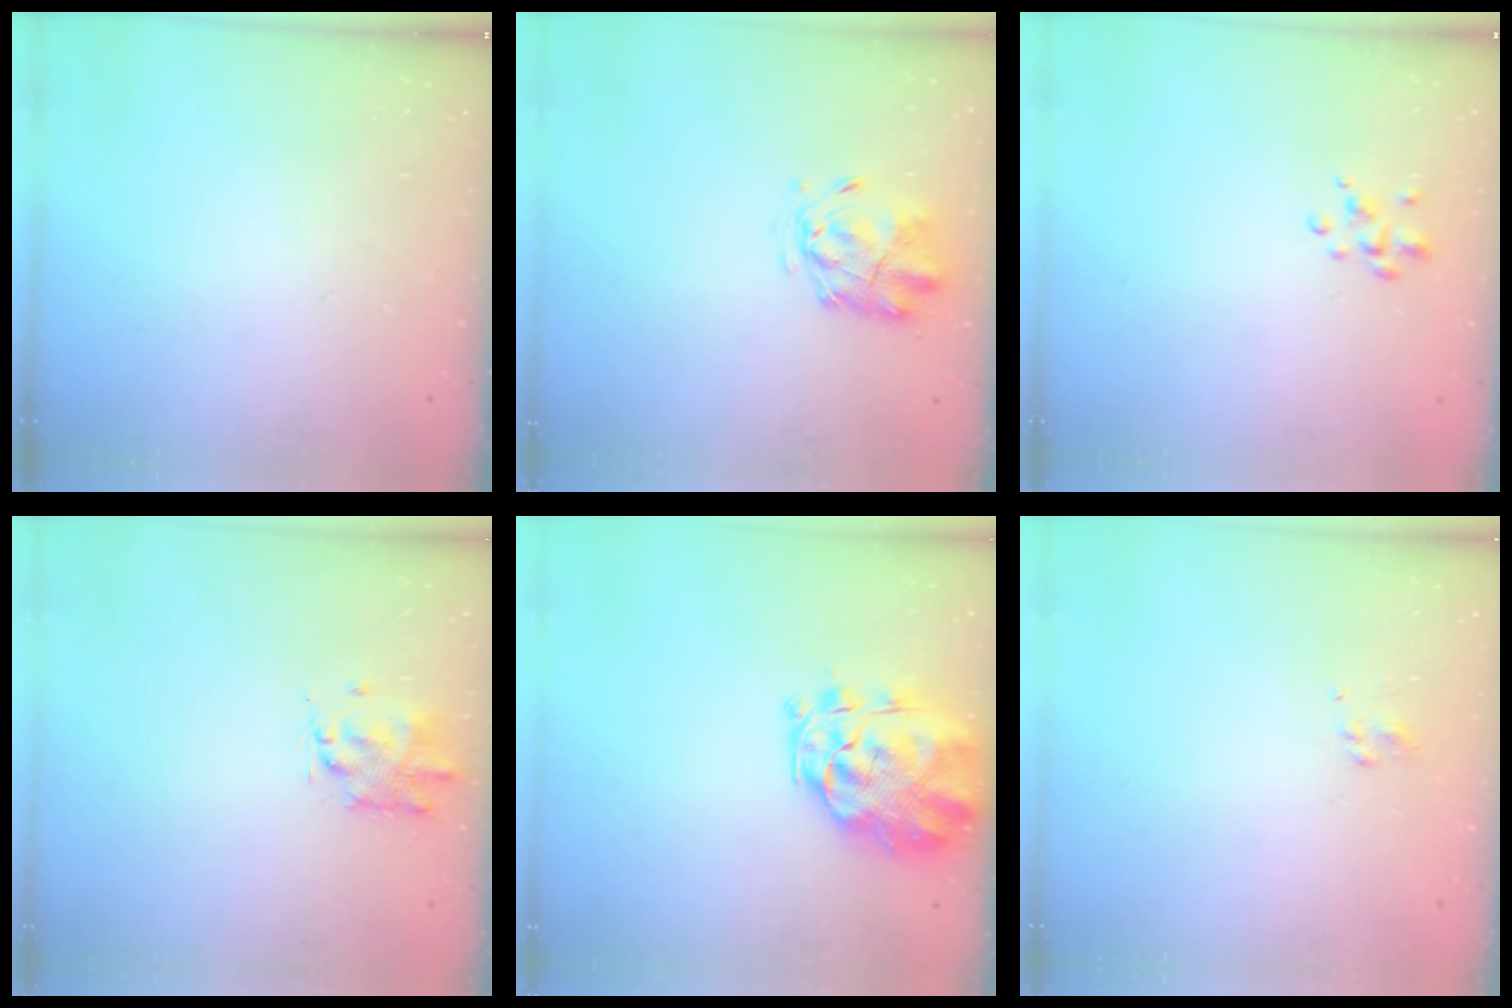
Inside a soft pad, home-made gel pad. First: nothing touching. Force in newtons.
{"total": 2.3, "press": 2.2, "slide": 0.6}
{"total": 2.6, "press": 2.5, "slide": 0.5}
{"total": 2.6, "press": 2.5, "slide": 0.9}
{"total": 3.6, "press": 3.2, "slide": 1.6}
{"total": 2.3, "press": 2.1, "slide": 1.1}